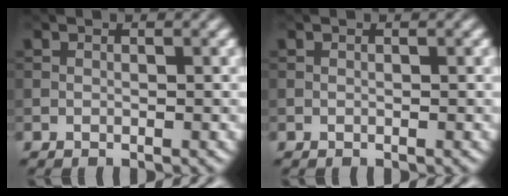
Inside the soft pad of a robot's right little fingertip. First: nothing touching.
{"total": 0.0}